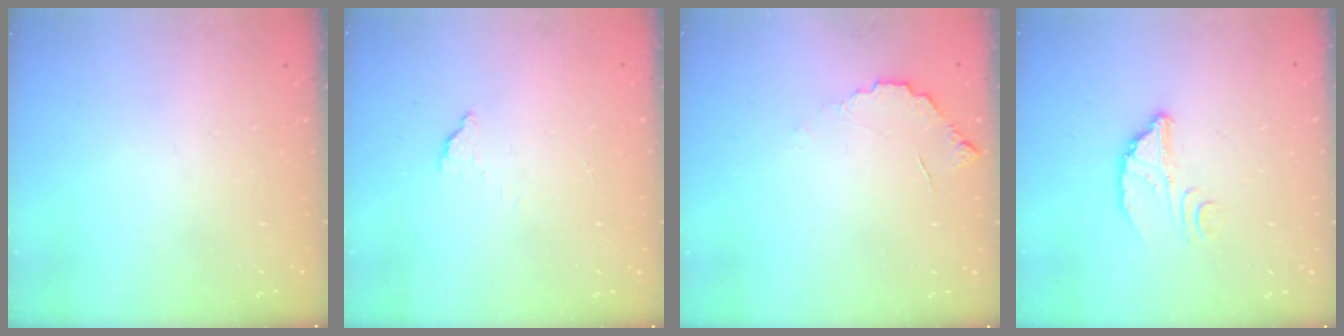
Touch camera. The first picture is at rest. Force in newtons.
{"total": 2.6, "press": 2.6, "slide": 0.3}
{"total": 3.9, "press": 3.8, "slide": 0.3}
{"total": 3.6, "press": 3.6, "slide": 0.1}